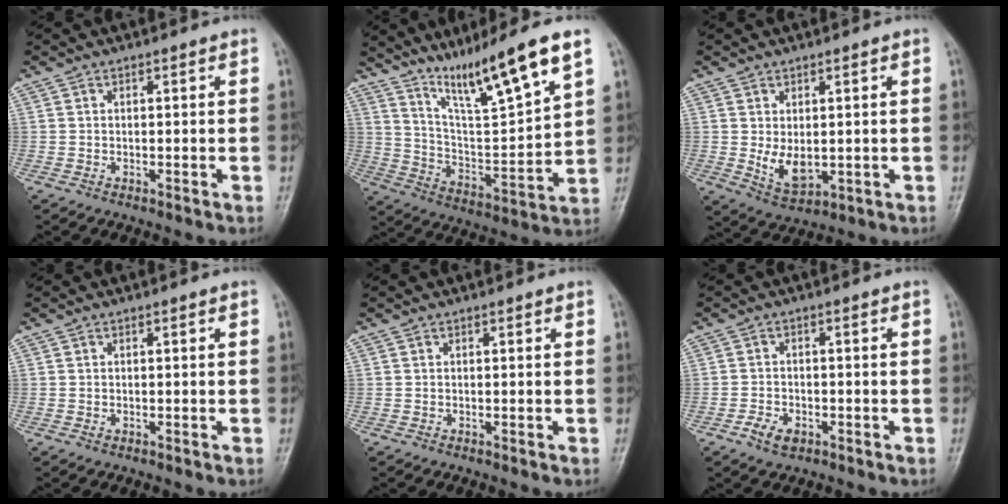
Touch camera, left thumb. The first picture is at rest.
{"total": 16.1, "force": [11.1, 0.8, 11.7], "torque": [-0.192, -0.059, 0.203]}
{"total": 5.9, "force": [0.0, 3.5, 4.8], "torque": [-0.075, -0.011, 0.015]}
{"total": 0.6, "force": [-0.2, 0.4, 0.4], "torque": [-0.007, 0.006, 0.000]}
{"total": 0.0}
{"total": 3.6, "force": [-2.0, 2.2, 2.1], "torque": [-0.037, 0.010, -0.033]}